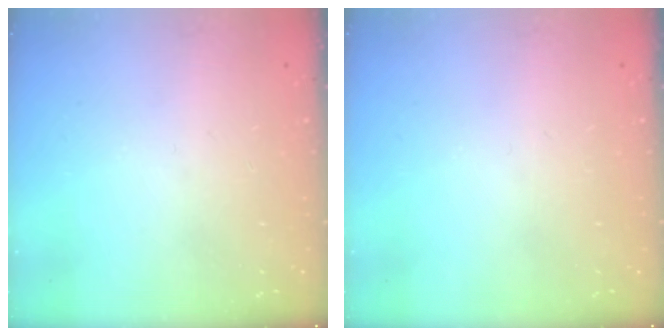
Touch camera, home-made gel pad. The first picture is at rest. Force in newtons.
{"total": 0.0}